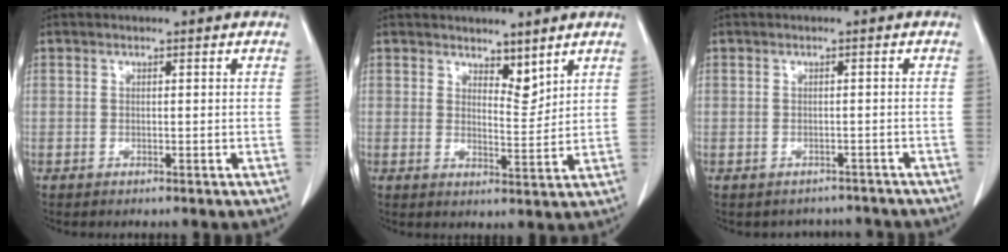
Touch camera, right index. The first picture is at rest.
{"total": 3.9, "force": [3.2, 1.5, 1.6], "torque": [-0.023, -0.009, 0.059]}
{"total": 3.6, "force": [-3.1, 1.9, -0.5], "torque": [0.006, 0.014, -0.039]}